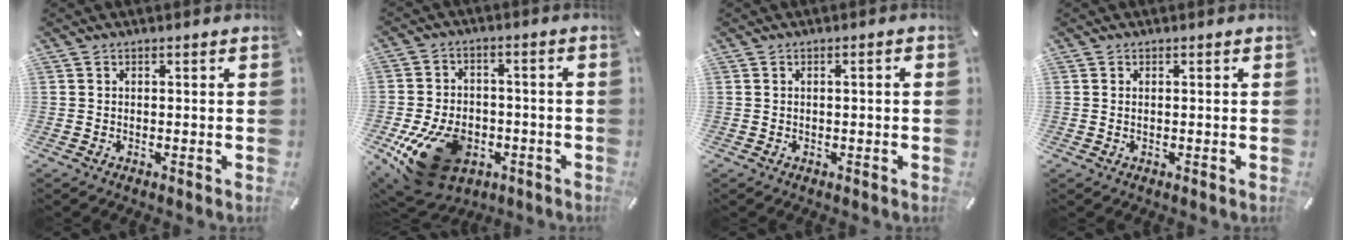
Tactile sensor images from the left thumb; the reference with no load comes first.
{"total": 17.0, "force": [-6.9, 11.6, 10.3], "torque": [-0.195, 0.031, -0.108]}
{"total": 1.5, "force": [-0.1, 0.2, 1.4], "torque": [-0.024, -0.001, -0.002]}
{"total": 0.7, "force": [0.1, 0.1, 0.7], "torque": [-0.014, -0.001, 0.002]}